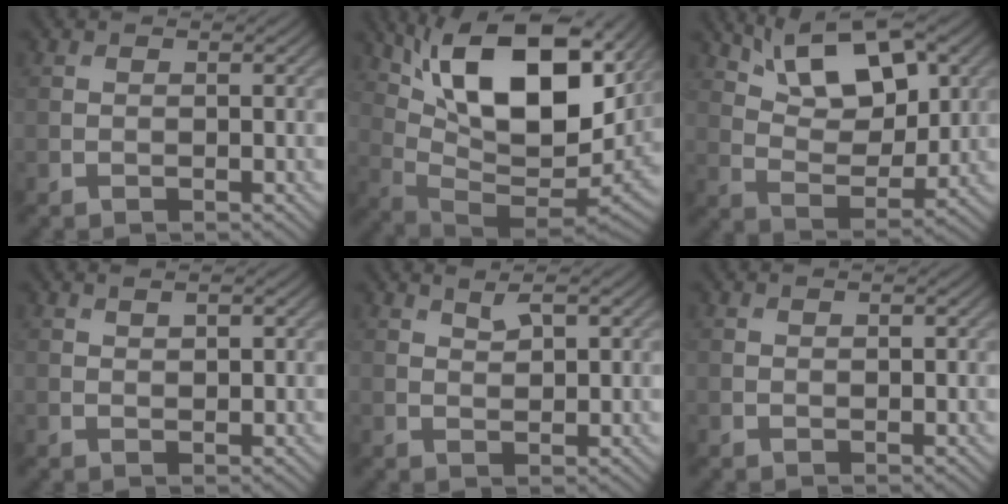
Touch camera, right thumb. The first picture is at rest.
{"total": 18.3, "force": [8.9, 7.5, 14.1], "torque": [-0.262, 0.012, 0.161]}
{"total": 12.6, "force": [7.2, 5.6, 8.7], "torque": [-0.148, 0.004, 0.112]}
{"total": 1.5, "force": [1.0, 0.4, 1.1], "torque": [-0.022, 0.000, 0.022]}
{"total": 2.4, "force": [1.6, 0.7, 1.6], "torque": [-0.029, -0.005, 0.036]}
{"total": 0.5, "force": [0.4, 0.1, 0.4], "torque": [-0.005, 0.002, 0.007]}